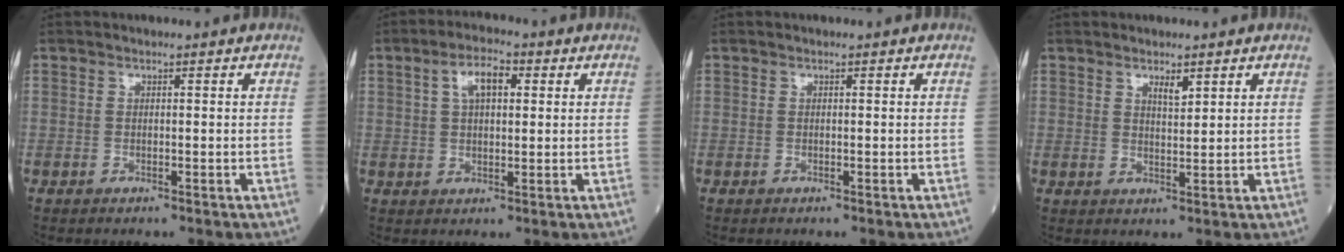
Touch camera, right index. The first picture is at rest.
{"total": 5.6, "force": [1.9, 2.2, 4.7], "torque": [-0.089, 0.015, 0.035]}
{"total": 0.0}
{"total": 2.2, "force": [1.5, 0.4, 1.5], "torque": [-0.027, -0.004, 0.027]}